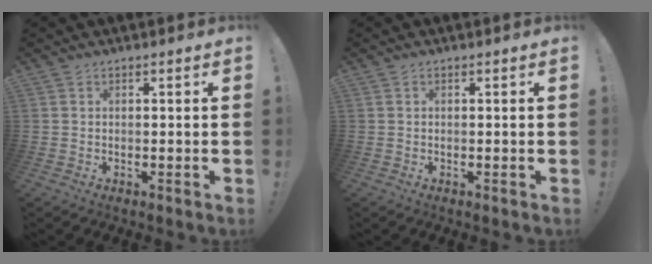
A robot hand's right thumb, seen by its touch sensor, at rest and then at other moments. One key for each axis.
{"total": 0.0}